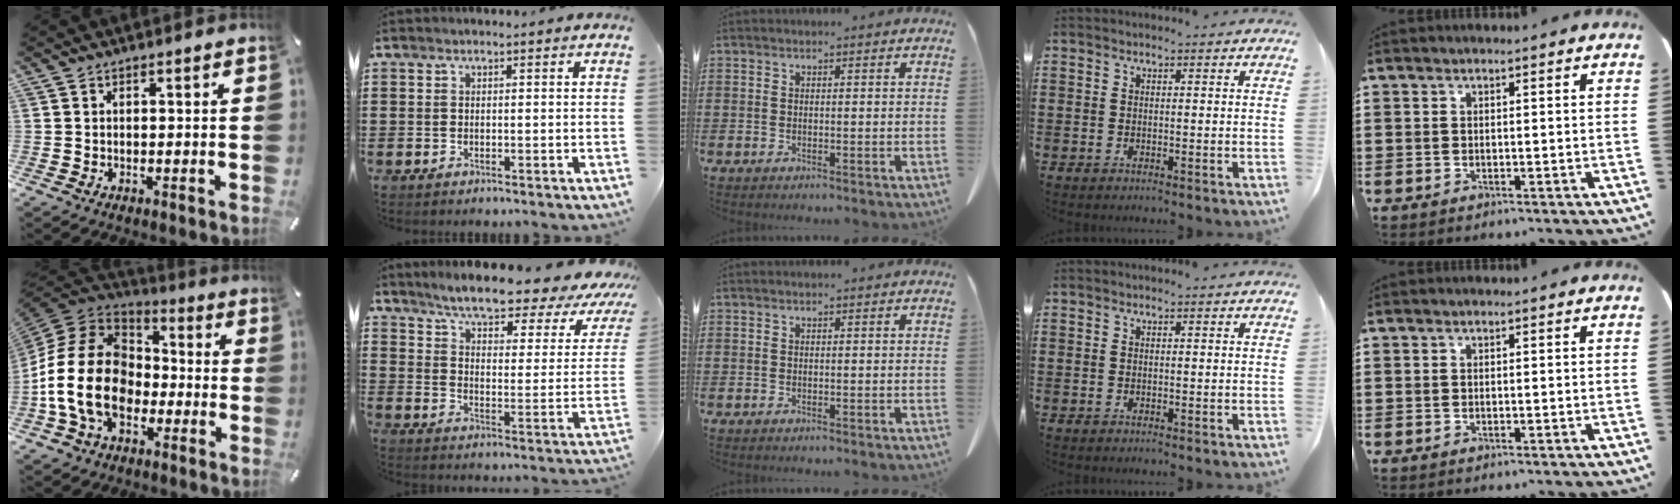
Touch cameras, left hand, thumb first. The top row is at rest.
{"thumb": {"total": 19.1, "force": [-5.4, 14.0, 11.8], "torque": [-0.257, 0.035, -0.094]}, "index": {"total": 6.8, "force": [5.7, 0.3, 3.7], "torque": [-0.090, -0.041, 0.086]}}